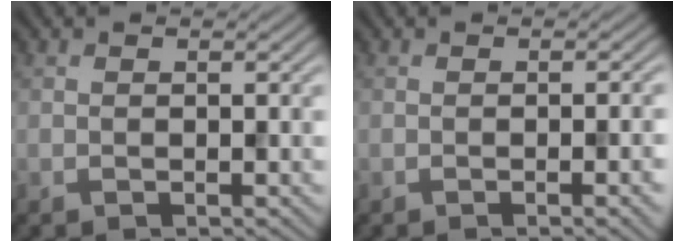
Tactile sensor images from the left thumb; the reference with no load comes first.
{"total": 3.2, "force": [-0.7, 0.8, 3.0], "torque": [-0.038, 0.001, -0.012]}